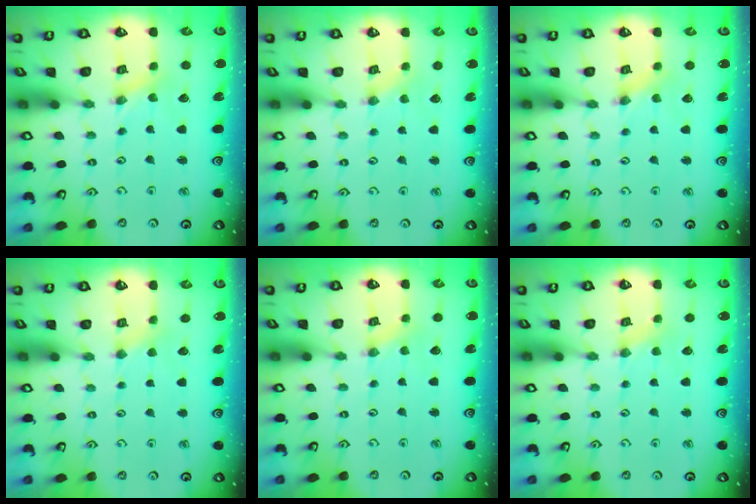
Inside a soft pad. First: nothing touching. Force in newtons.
{"total": 0.0}
{"total": 0.0}
{"total": 2.5, "press": 2.5, "slide": 0.3}
{"total": 0.5, "press": 0.5, "slide": 0.2}
{"total": 2.6, "press": 2.6, "slide": 0.3}